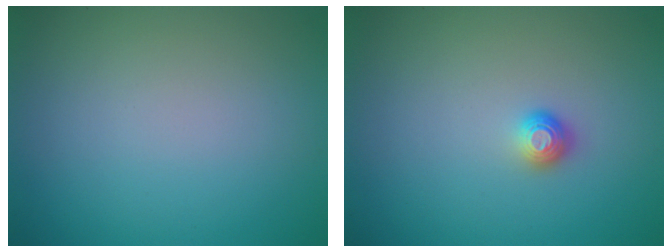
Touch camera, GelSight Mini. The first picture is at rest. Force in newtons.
{"total": 1.0, "press": 0.9, "slide": 0.4}